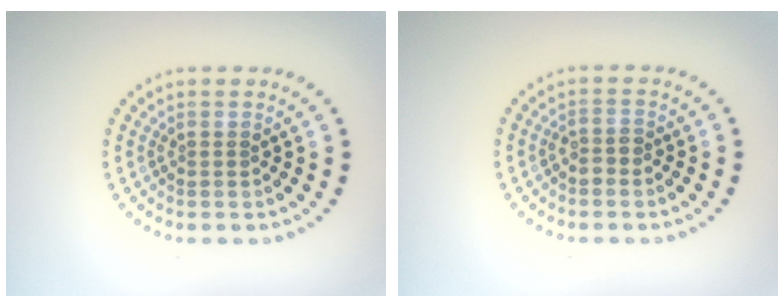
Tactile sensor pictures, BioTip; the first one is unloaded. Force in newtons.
{"total": 1.3, "press": 1.2, "slide": 0.6}